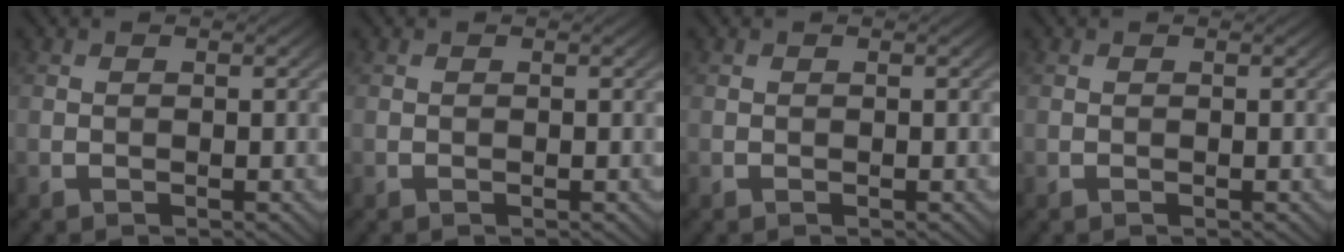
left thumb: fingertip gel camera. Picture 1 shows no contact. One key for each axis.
{"total": 0.0}
{"total": 0.0}
{"total": 0.0}